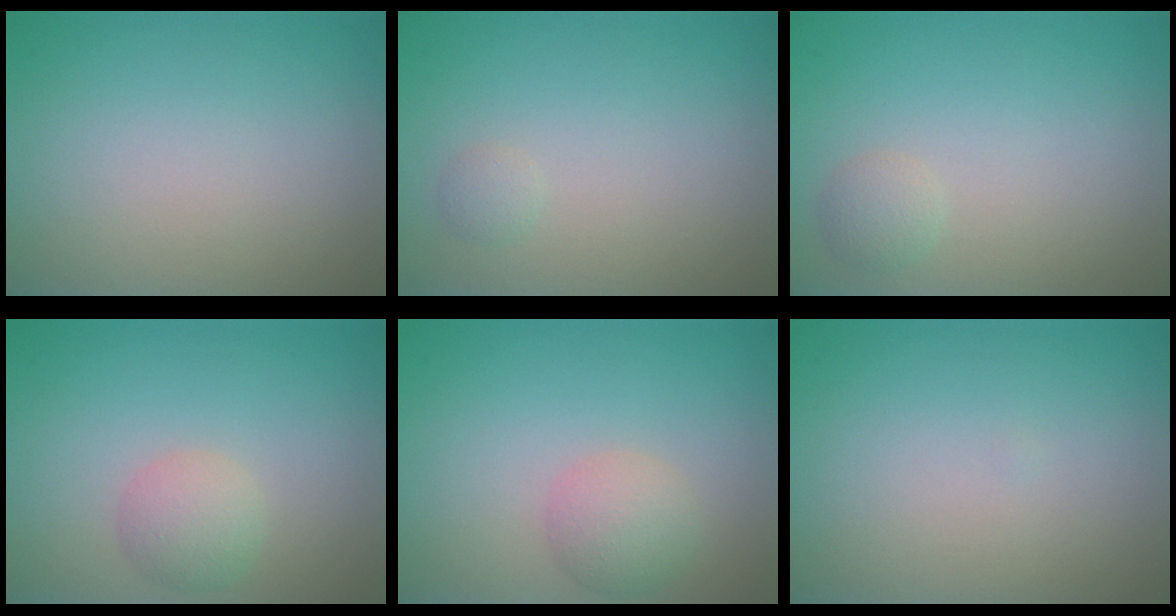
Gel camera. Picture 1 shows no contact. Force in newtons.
{"total": 0.7, "press": 0.7, "slide": 0.0}
{"total": 1.3, "press": 1.3, "slide": 0.0}
{"total": 2.3, "press": 2.3, "slide": 0.2}
{"total": 2.6, "press": 2.6, "slide": 0.1}
{"total": 0.0}